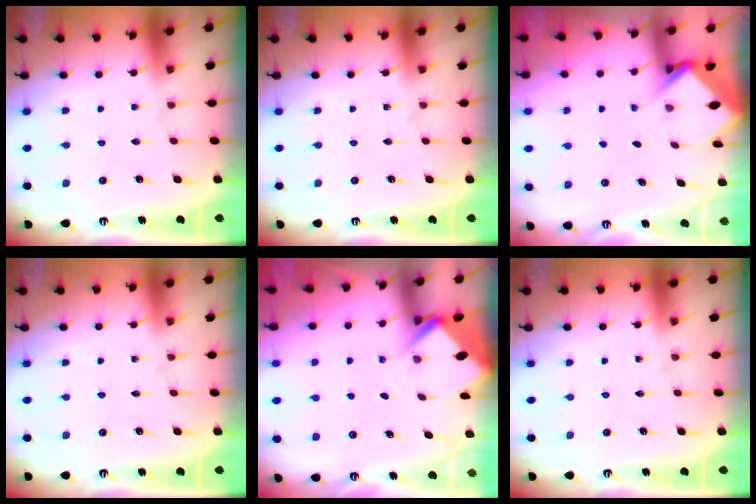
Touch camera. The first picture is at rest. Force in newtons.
{"total": 0.0}
{"total": 3.1, "press": 3.1, "slide": 0.2}
{"total": 0.0}
{"total": 2.4, "press": 2.4, "slide": 0.1}
{"total": 0.0}